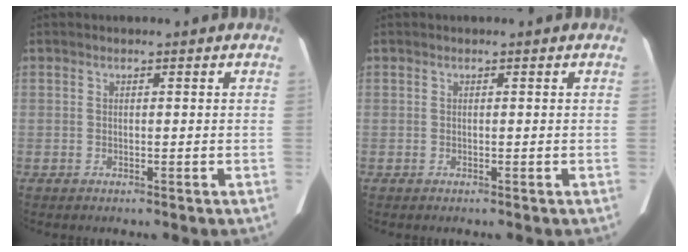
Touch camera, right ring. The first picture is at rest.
{"total": 0.0}